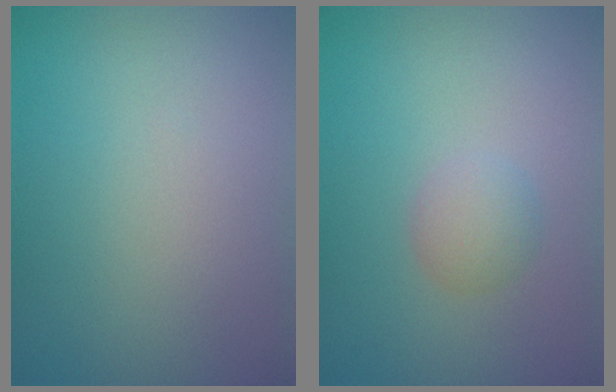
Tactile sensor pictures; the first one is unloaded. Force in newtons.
{"total": 1.7, "press": 1.7, "slide": 0.2}